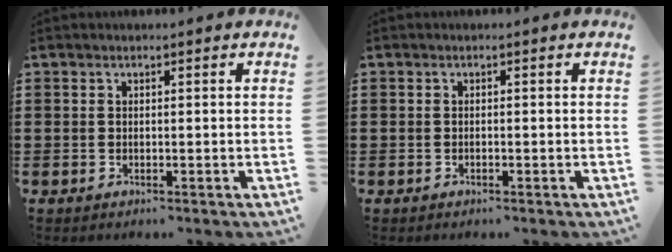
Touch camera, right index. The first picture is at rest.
{"total": 0.0}